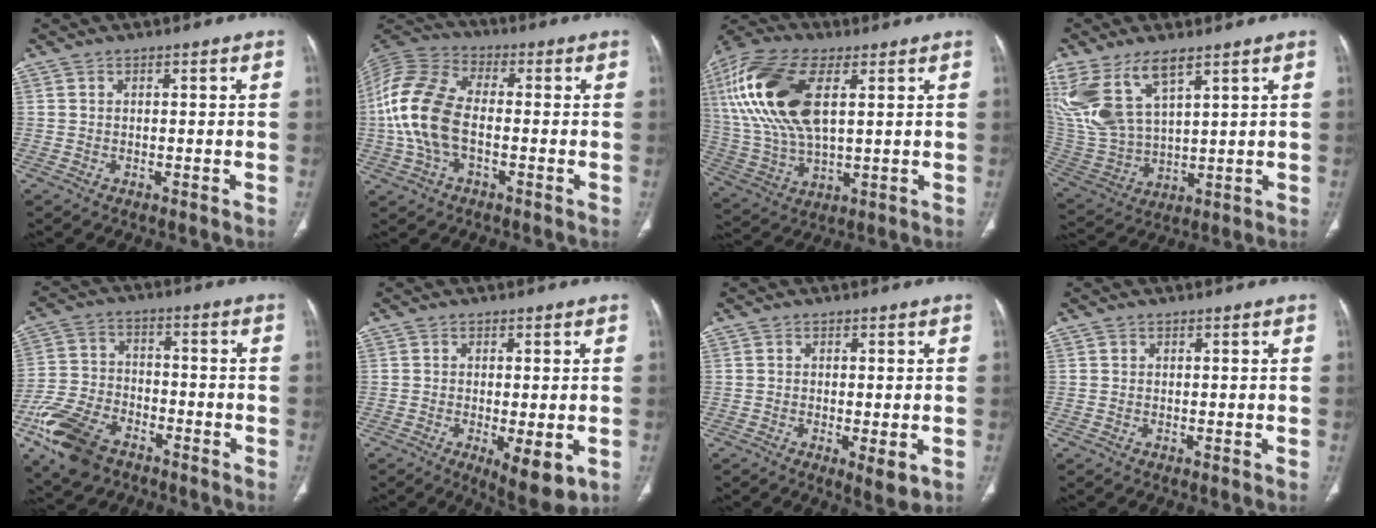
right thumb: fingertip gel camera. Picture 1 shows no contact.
{"total": 14.8, "force": [-1.8, 8.6, 12.0], "torque": [-0.267, 0.028, -0.037]}
{"total": 22.0, "force": [6.0, 10.6, 18.3], "torque": [-0.395, -0.003, 0.110]}
{"total": 16.9, "force": [8.9, 7.7, 12.2], "torque": [-0.265, -0.030, 0.196]}
{"total": 14.0, "force": [-8.1, 8.3, 7.9], "torque": [-0.162, 0.026, -0.152]}
{"total": 7.5, "force": [-2.2, 2.5, 6.7], "torque": [-0.099, -0.019, -0.028]}
{"total": 3.9, "force": [-1.1, 1.1, 3.6], "torque": [-0.060, -0.012, -0.015]}
{"total": 0.0}